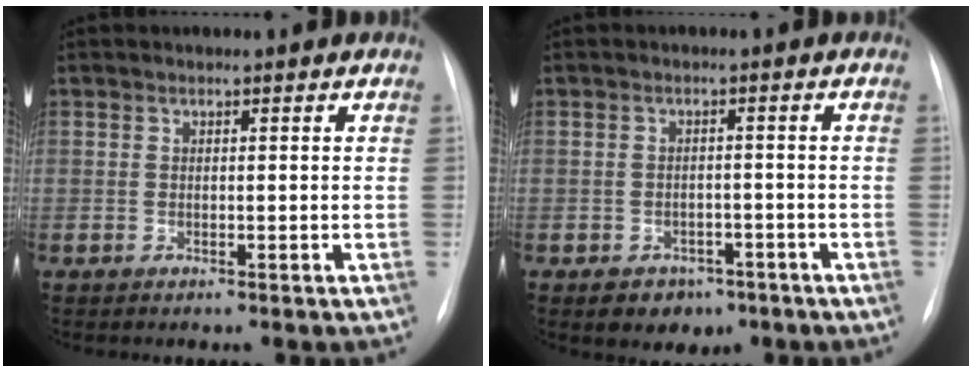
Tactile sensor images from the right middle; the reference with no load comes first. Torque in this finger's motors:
{"motor_torque": [0.44, -0.40, 0.15, 0.01]}